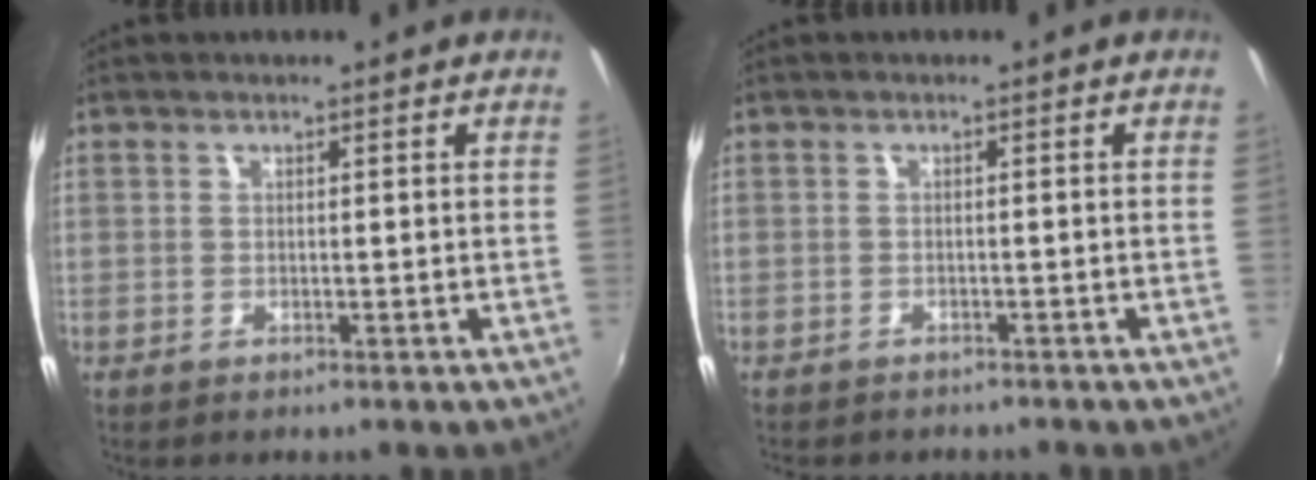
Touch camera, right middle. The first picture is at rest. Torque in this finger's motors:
{"motor_torque": [1.03, -1.11, 0.09, 0.06]}